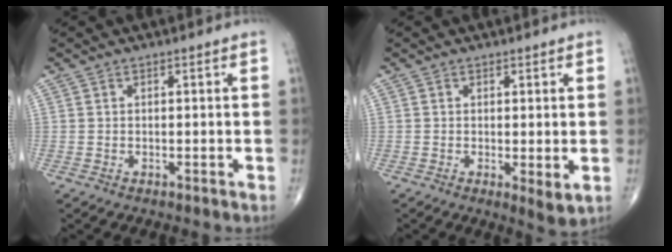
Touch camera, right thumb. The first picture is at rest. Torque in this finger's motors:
{"motor_torque": [-0.23, 0.21, -0.10, -0.11, -0.02]}